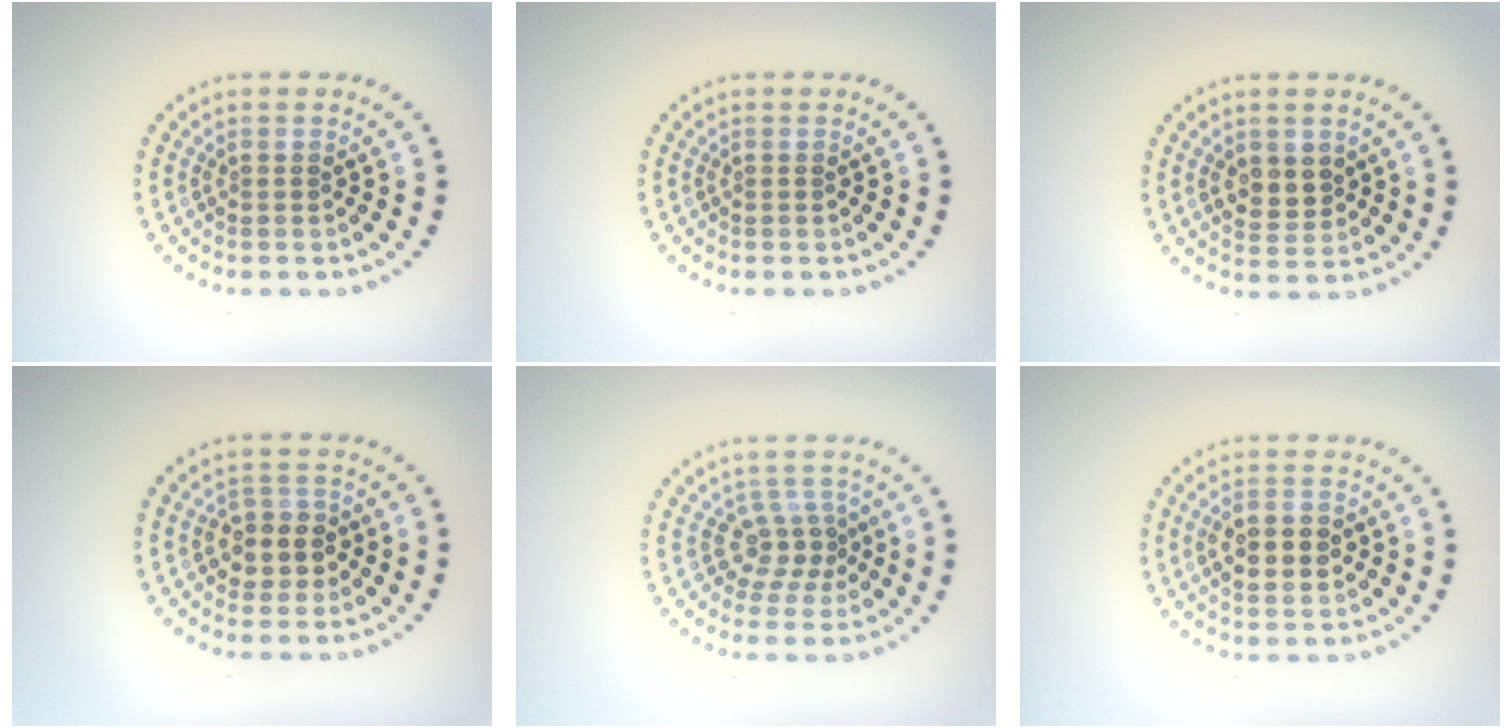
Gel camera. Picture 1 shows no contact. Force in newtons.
{"total": 0.0}
{"total": 2.6, "press": 2.5, "slide": 0.6}
{"total": 3.1, "press": 2.9, "slide": 1.1}
{"total": 2.6, "press": 1.8, "slide": 1.9}
{"total": 4.4, "press": 4.4, "slide": 0.1}